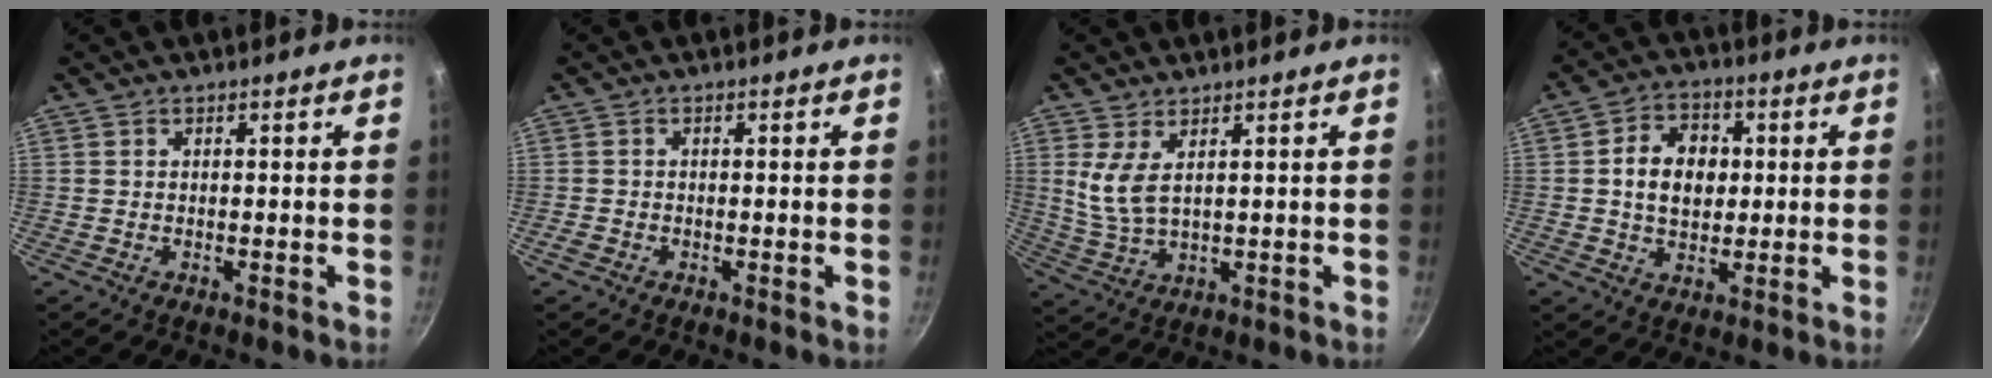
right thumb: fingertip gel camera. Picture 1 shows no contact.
{"total": 1.0, "force": [-0.6, 0.6, 0.6], "torque": [-0.014, 0.003, -0.013]}
{"total": 6.1, "force": [2.3, 2.7, 4.9], "torque": [-0.099, -0.025, 0.055]}
{"total": 9.4, "force": [1.0, 7.1, 6.2], "torque": [-0.079, 0.009, 0.011]}